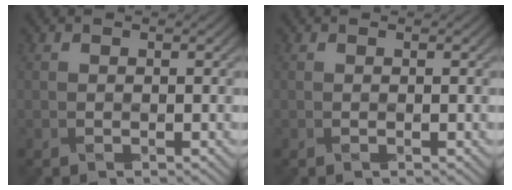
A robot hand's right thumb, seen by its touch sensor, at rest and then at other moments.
{"total": 0.0}